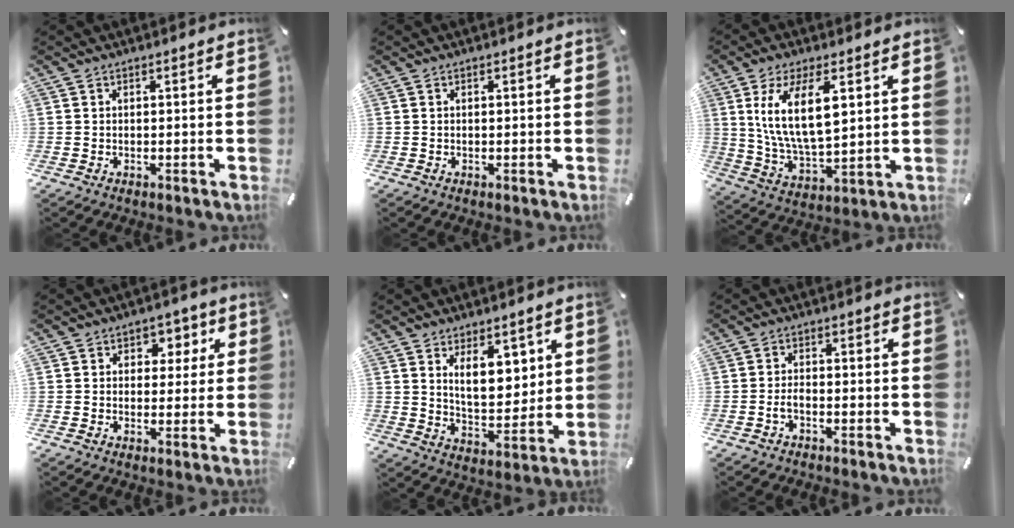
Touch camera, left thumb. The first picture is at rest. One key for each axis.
{"total": 0.0}
{"total": 13.7, "fx": 5.0, "fy": 5.9, "fz": 11.3, "tx": -0.234, "ty": -0.007, "tz": 0.084}
{"total": 4.9, "fx": 1.1, "fy": 4.5, "fz": 1.7, "tx": 0.001, "ty": -0.006, "tz": 0.007}
{"total": 10.6, "fx": 5.3, "fy": 6.0, "fz": 6.9, "tx": -0.098, "ty": -0.025, "tz": 0.091}
{"total": 2.1, "fx": -1.2, "fy": 0.7, "fz": 1.5, "tx": -0.025, "ty": 0.006, "tz": -0.021}